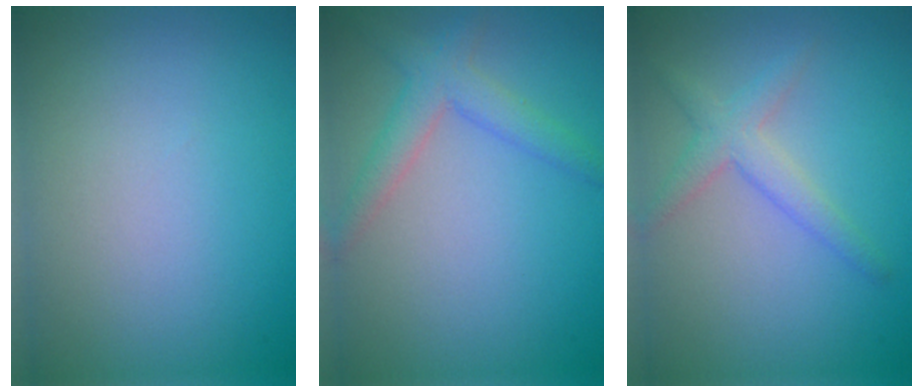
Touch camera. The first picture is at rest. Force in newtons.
{"total": 3.0, "press": 3.0, "slide": 0.1}
{"total": 2.6, "press": 2.6, "slide": 0.1}